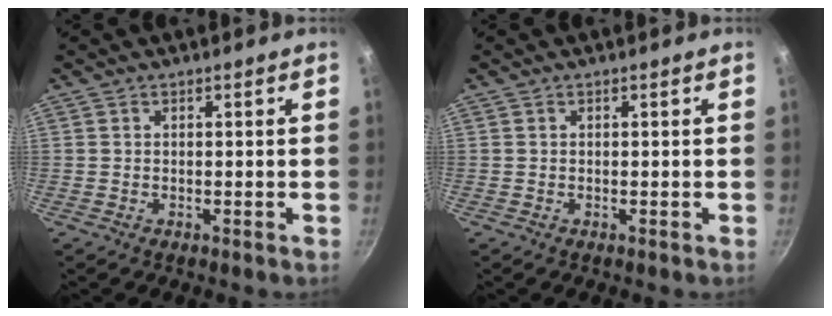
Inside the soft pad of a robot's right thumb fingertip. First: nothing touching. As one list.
[{"total": 0.0}]